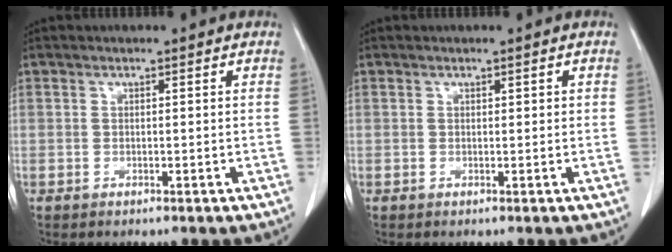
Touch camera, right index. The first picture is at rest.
{"total": 0.6, "force": [0.2, 0.2, 0.5], "torque": [-0.008, 0.003, 0.003]}